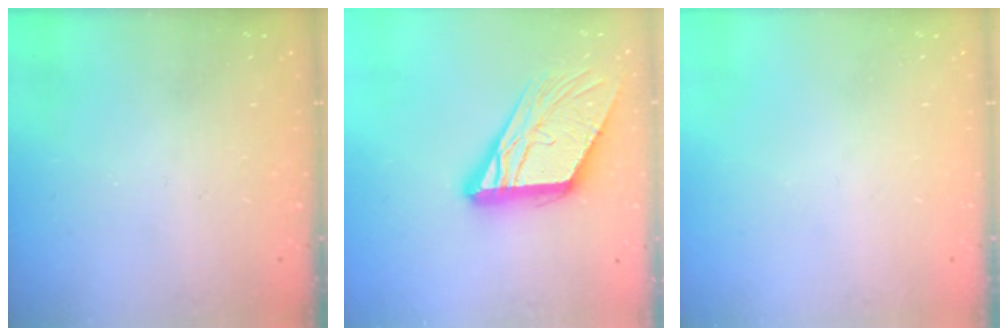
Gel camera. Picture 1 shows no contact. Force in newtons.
{"total": 15.7, "press": 15.6, "slide": 1.8}
{"total": 0.0}